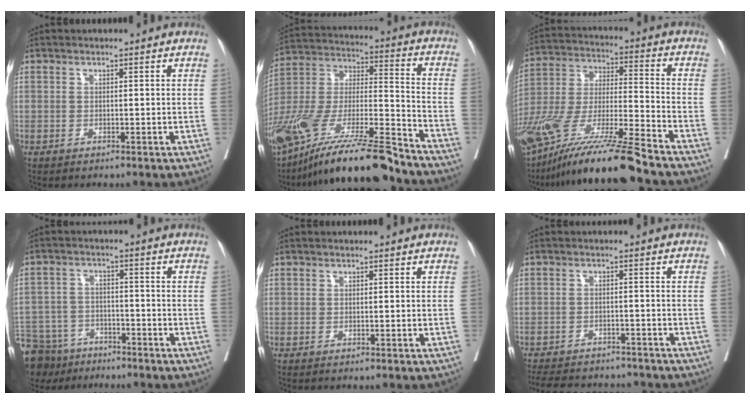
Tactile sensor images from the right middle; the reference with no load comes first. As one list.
[{"total": 25.7, "force": [-19.8, 2.9, 16.1], "torque": [-0.319, -0.045, -0.360]}, {"total": 22.2, "force": [-16.9, 0.3, 14.4], "torque": [-0.300, -0.052, -0.315]}, {"total": 13.0, "force": [-10.3, 7.0, 3.6], "torque": [-0.091, 0.002, -0.161]}, {"total": 0.0}, {"total": 13.7, "force": [-12.3, 4.2, 4.3], "torque": [-0.097, -0.002, -0.161]}]